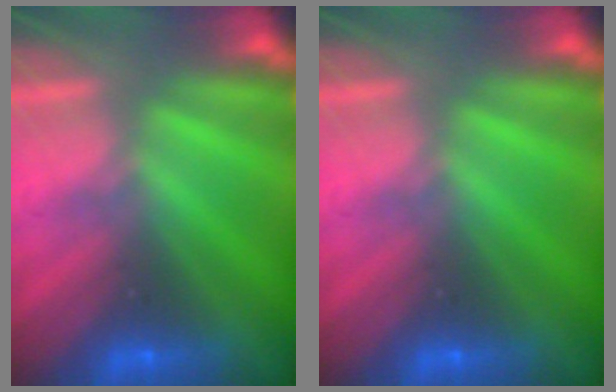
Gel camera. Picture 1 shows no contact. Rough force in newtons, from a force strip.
{"total": 0.0}